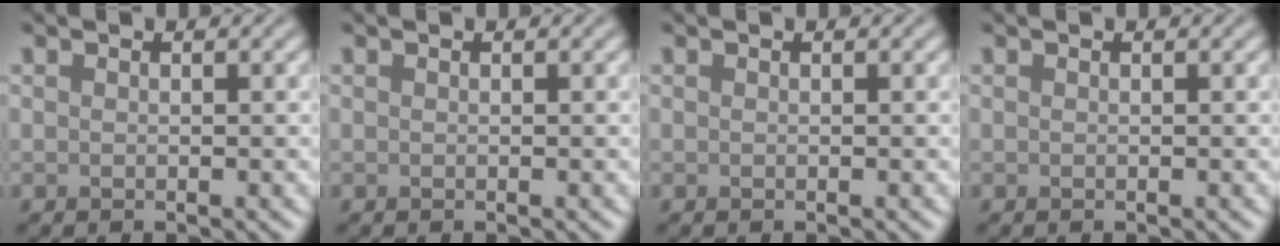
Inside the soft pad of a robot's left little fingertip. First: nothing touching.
{"total": 0.0}
{"total": 0.0}
{"total": 0.0}